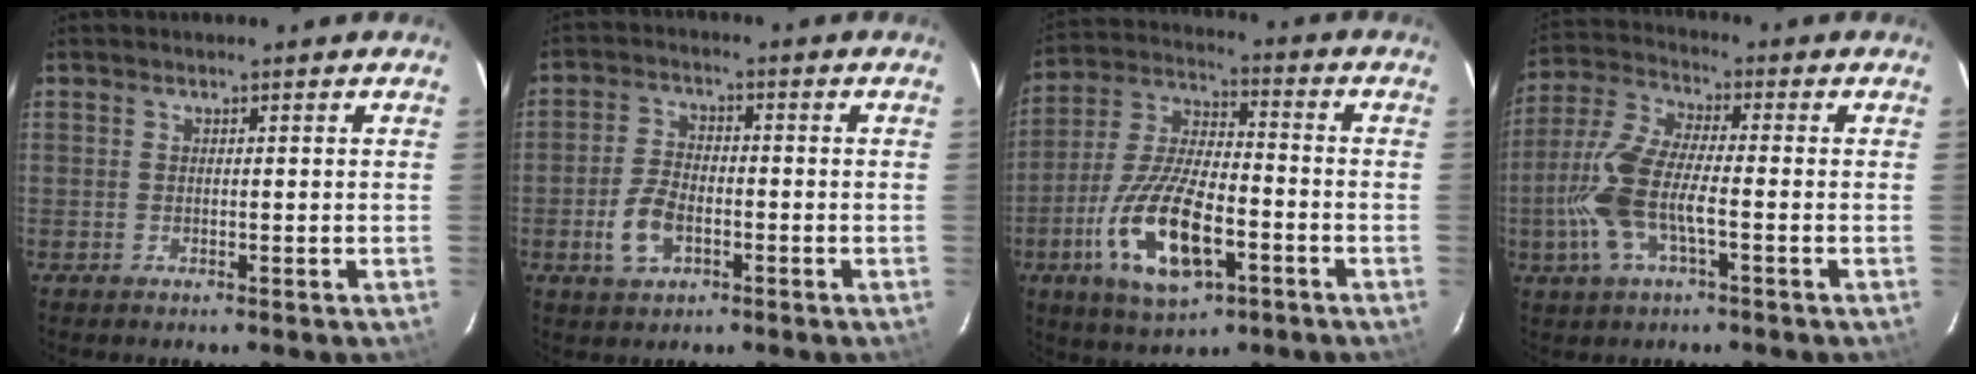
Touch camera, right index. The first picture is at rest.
{"total": 6.6, "force": [-2.6, 3.8, 4.7], "torque": [-0.102, 0.006, -0.045]}
{"total": 16.8, "force": [-6.7, 6.5, 13.9], "torque": [-0.294, -0.010, -0.120]}
{"total": 12.1, "force": [-3.5, 4.2, 10.8], "torque": [-0.243, 0.001, -0.072]}